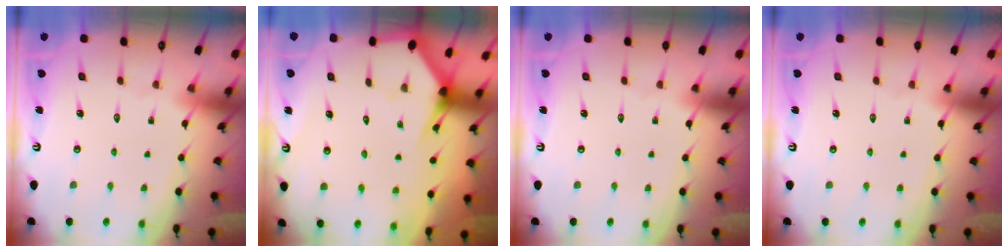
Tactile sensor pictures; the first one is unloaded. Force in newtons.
{"total": 2.8, "press": 2.8, "slide": 0.1}
{"total": 0.0}
{"total": 0.0}